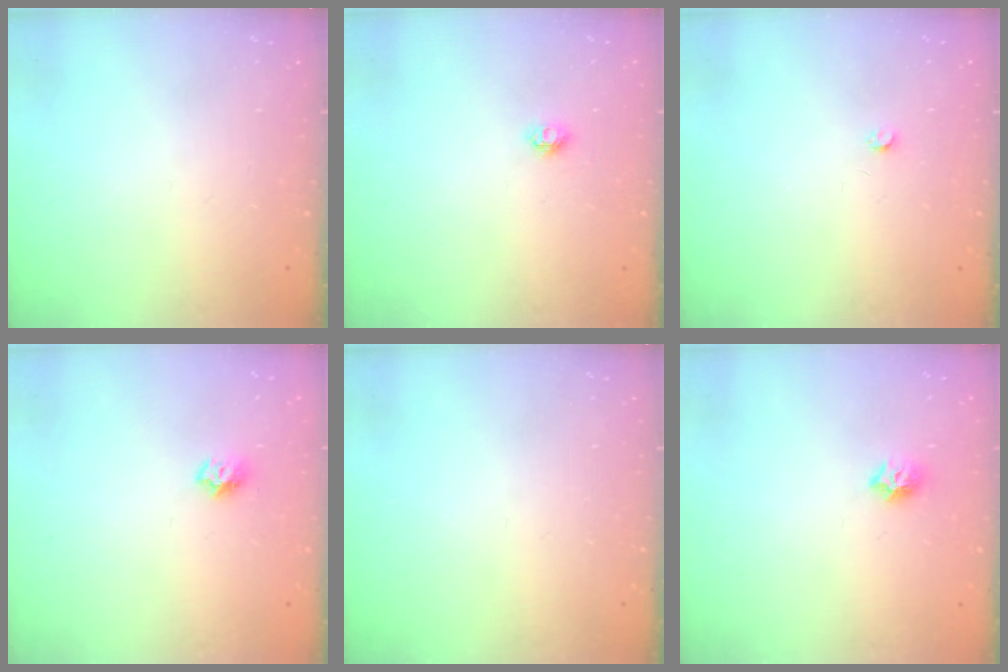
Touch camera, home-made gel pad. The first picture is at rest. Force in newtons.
{"total": 3.6, "press": 3.5, "slide": 0.3}
{"total": 2.5, "press": 2.5, "slide": 0.4}
{"total": 7.0, "press": 7.0, "slide": 0.7}
{"total": 0.0}
{"total": 6.4, "press": 6.4, "slide": 0.8}